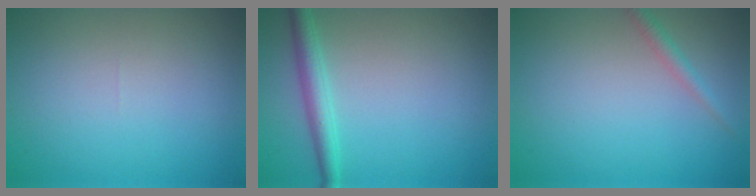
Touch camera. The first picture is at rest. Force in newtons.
{"total": 2.6, "press": 2.6, "slide": 0.0}
{"total": 1.3, "press": 1.3, "slide": 0.0}